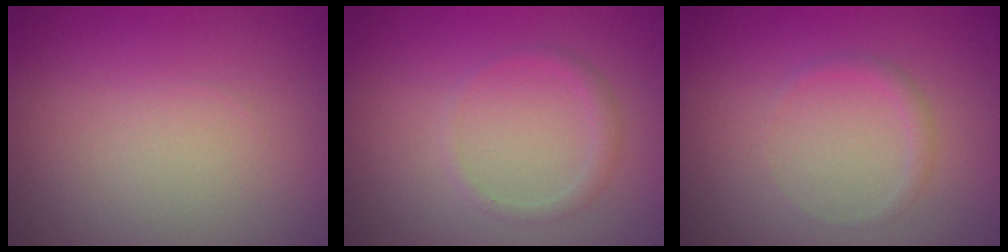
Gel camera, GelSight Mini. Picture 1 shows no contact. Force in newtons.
{"total": 1.1, "press": 1.0, "slide": 0.1}
{"total": 0.9, "press": 0.9, "slide": 0.1}